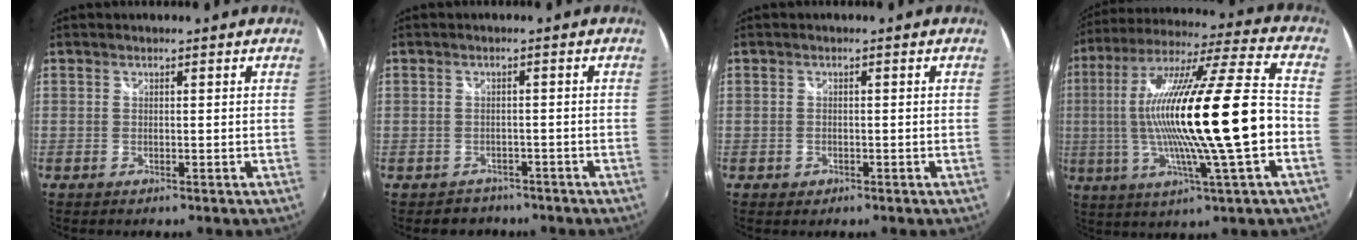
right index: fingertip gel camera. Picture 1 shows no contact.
{"total": 3.9, "force": [-2.7, 2.8, -0.2], "torque": [0.000, 0.016, -0.039]}
{"total": 1.7, "force": [-0.8, 1.4, 0.5], "torque": [-0.011, -0.003, -0.011]}
{"total": 22.8, "force": [-2.4, 1.2, 22.7], "torque": [-0.399, -0.011, -0.040]}